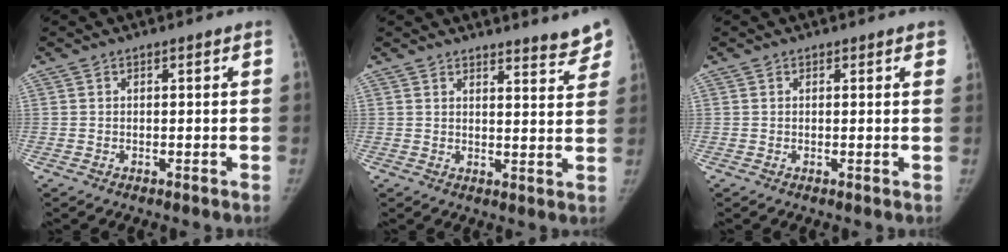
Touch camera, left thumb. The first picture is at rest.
{"total": 6.3, "force": [5.5, 1.0, 2.8], "torque": [-0.012, -0.039, 0.061]}
{"total": 2.0, "force": [1.3, 0.6, 1.4], "torque": [-0.006, 0.002, 0.012]}